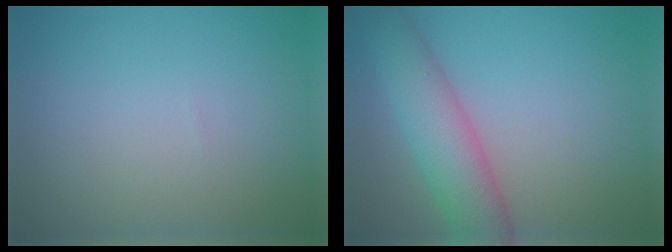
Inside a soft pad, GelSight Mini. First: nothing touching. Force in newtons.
{"total": 6.2, "press": 6.2, "slide": 0.3}